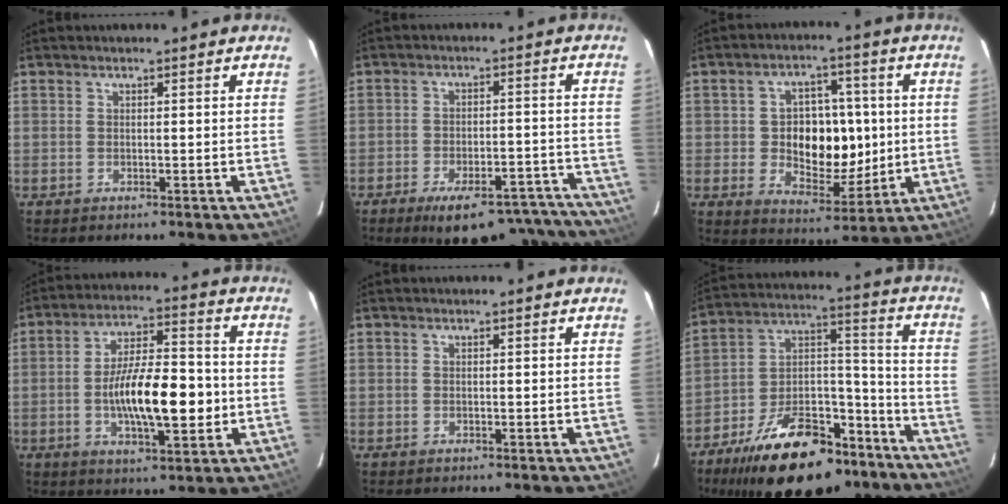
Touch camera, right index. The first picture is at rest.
{"total": 19.1, "force": [-16.2, 6.2, 7.9], "torque": [-0.126, 0.019, -0.196]}
{"total": 12.0, "force": [-0.3, 8.5, 8.4], "torque": [-0.153, 0.006, 0.009]}
{"total": 14.2, "force": [-2.4, 4.6, 13.2], "torque": [-0.237, 0.002, -0.036]}
{"total": 0.0}
{"total": 25.2, "force": [-17.0, 12.1, 14.0], "torque": [-0.259, 0.034, -0.247]}